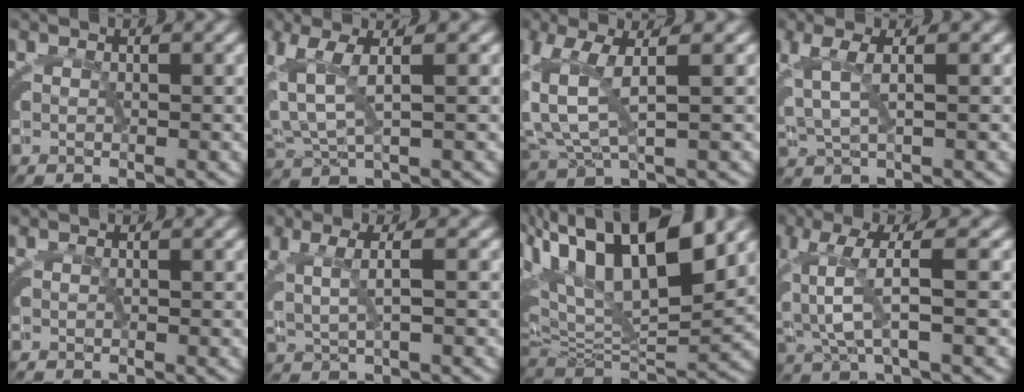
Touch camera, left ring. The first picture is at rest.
{"total": 4.4, "force": [1.2, 2.9, 3.0], "torque": [-0.085, -0.006, 0.024]}
{"total": 5.4, "force": [0.9, 3.5, 4.0], "torque": [-0.098, -0.001, 0.014]}
{"total": 2.6, "force": [0.4, 1.5, 2.1], "torque": [-0.065, -0.012, 0.016]}
{"total": 0.0}
{"total": 2.9, "force": [0.5, 1.4, 2.5], "torque": [-0.057, -0.005, 0.015]}
{"total": 13.8, "force": [3.4, 8.8, 10.1], "torque": [-0.187, 0.006, 0.047]}
{"total": 4.9, "force": [0.6, 2.3, 4.3], "torque": [-0.084, 0.010, 0.003]}